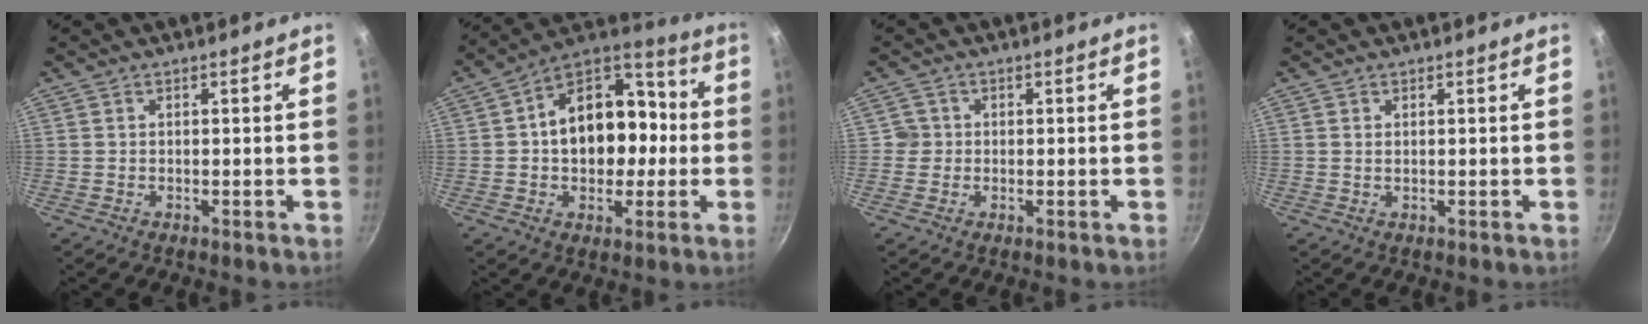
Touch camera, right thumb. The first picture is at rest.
{"total": 18.3, "force": [0.4, 12.2, 13.6], "torque": [-0.155, 0.038, -0.001]}
{"total": 2.2, "force": [0.0, 2.2, 0.1], "torque": [0.015, 0.007, -0.003]}
{"total": 0.5, "force": [0.2, 0.3, 0.4], "torque": [-0.007, -0.001, 0.005]}